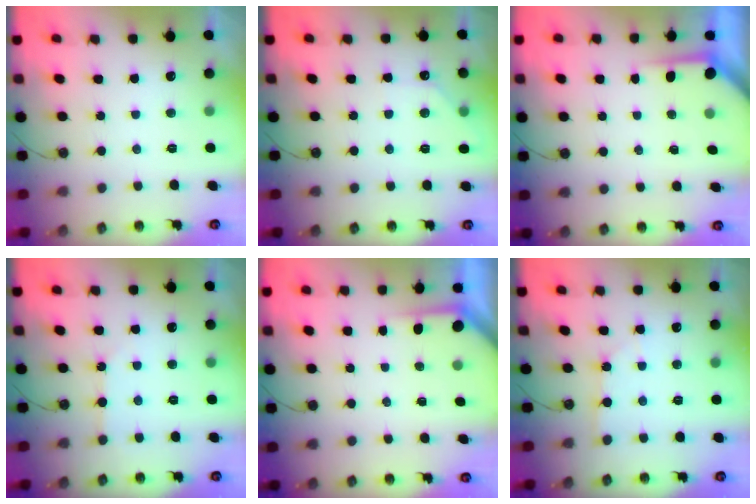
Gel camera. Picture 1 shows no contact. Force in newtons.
{"total": 5.6, "press": 5.6, "slide": 0.3}
{"total": 3.4, "press": 3.4, "slide": 0.3}
{"total": 2.5, "press": 2.4, "slide": 0.4}
{"total": 2.0, "press": 2.0, "slide": 0.2}
{"total": 1.6, "press": 1.6, "slide": 0.3}